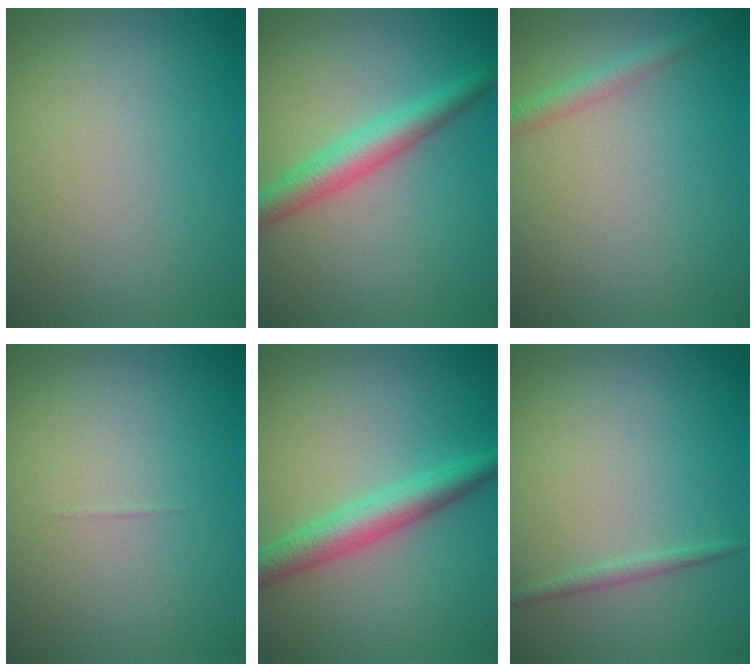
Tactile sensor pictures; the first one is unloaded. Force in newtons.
{"total": 3.8, "press": 3.8, "slide": 0.1}
{"total": 1.7, "press": 1.7, "slide": 0.1}
{"total": 0.0}
{"total": 3.9, "press": 3.9, "slide": 0.1}
{"total": 0.9, "press": 0.9, "slide": 0.1}